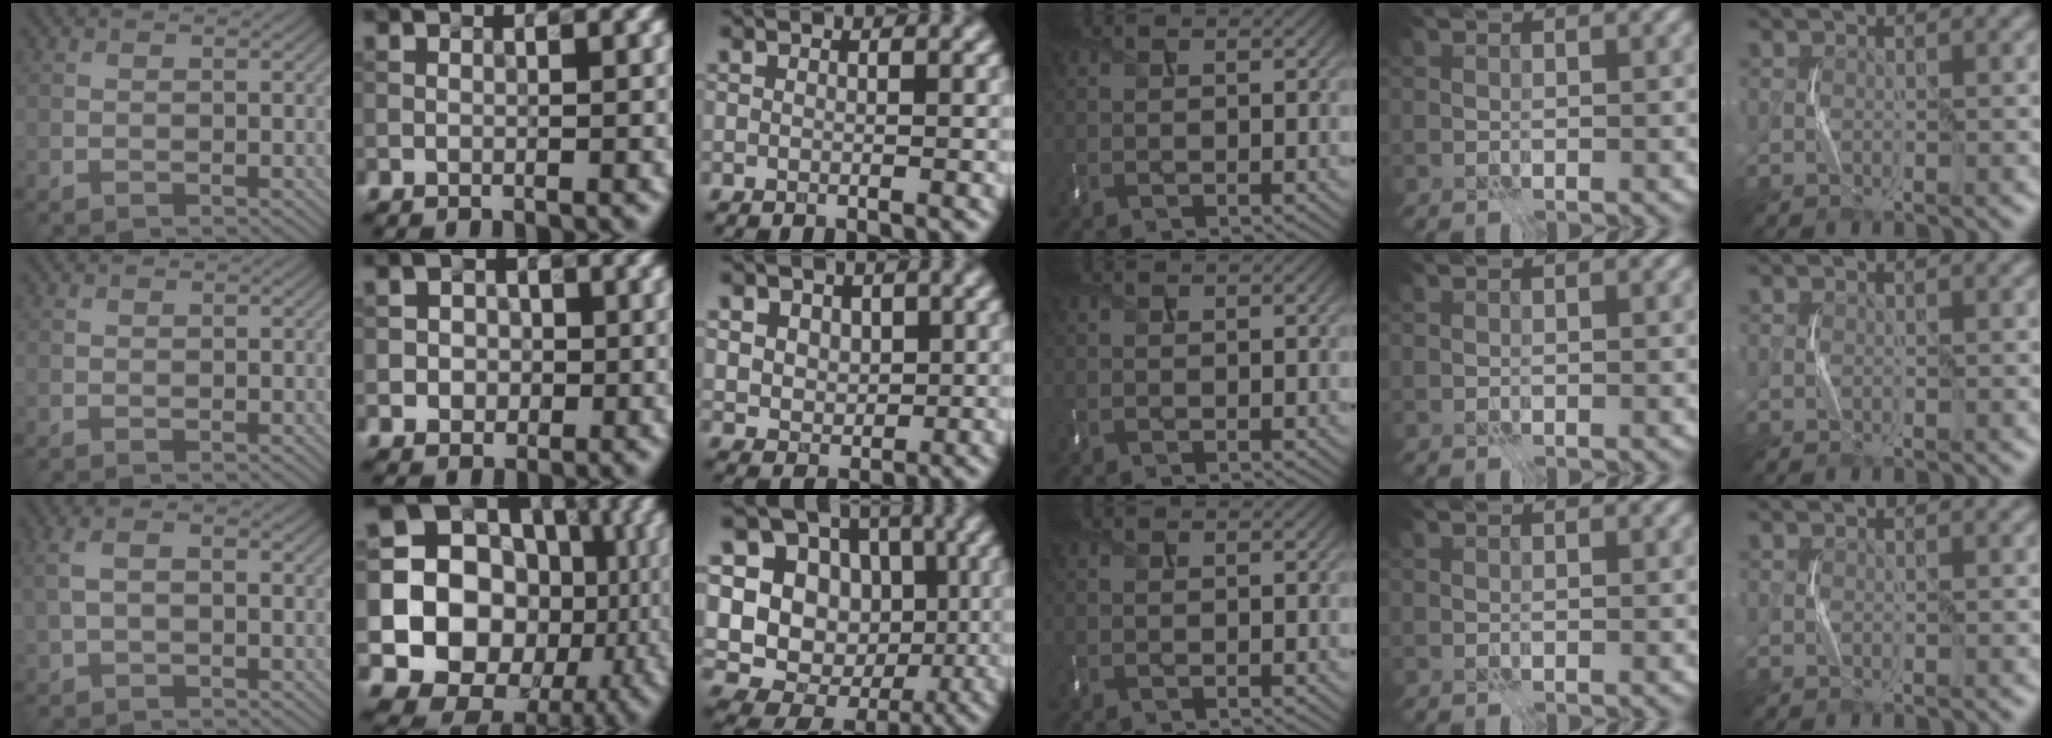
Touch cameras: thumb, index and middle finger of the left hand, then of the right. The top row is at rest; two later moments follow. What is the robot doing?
{"motion": "press", "object": "memory foam"}